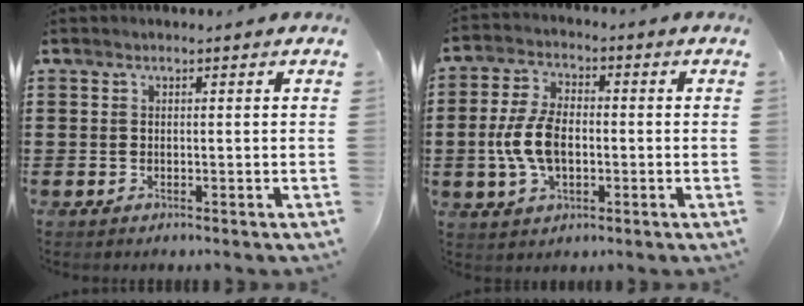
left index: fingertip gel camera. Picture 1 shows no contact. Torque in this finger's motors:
{"motor_torque": [1.53, 0.48, 0.67, 0.14]}